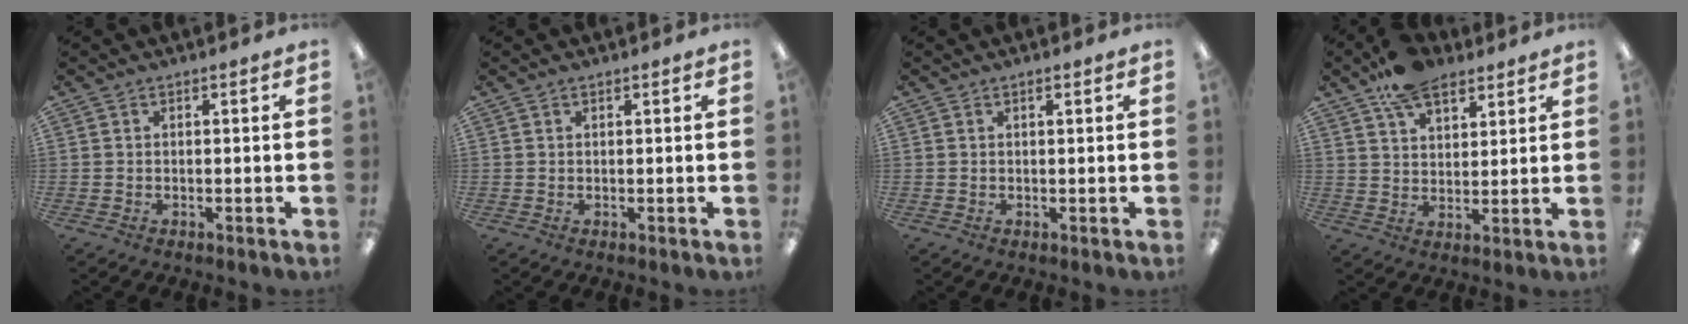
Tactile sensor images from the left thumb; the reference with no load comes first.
{"total": 0.7, "force": [0.5, 0.2, 0.5], "torque": [-0.010, 0.002, 0.008]}
{"total": 0.8, "force": [0.6, 0.1, 0.6], "torque": [-0.013, 0.000, 0.010]}
{"total": 10.3, "force": [7.4, 5.1, 5.1], "torque": [-0.084, -0.032, 0.136]}